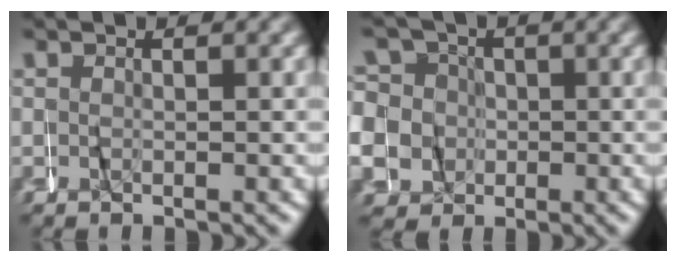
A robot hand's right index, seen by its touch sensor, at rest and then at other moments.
{"total": 11.7, "force": [0.8, 10.9, 4.0], "torque": [-0.108, -0.021, 0.009]}